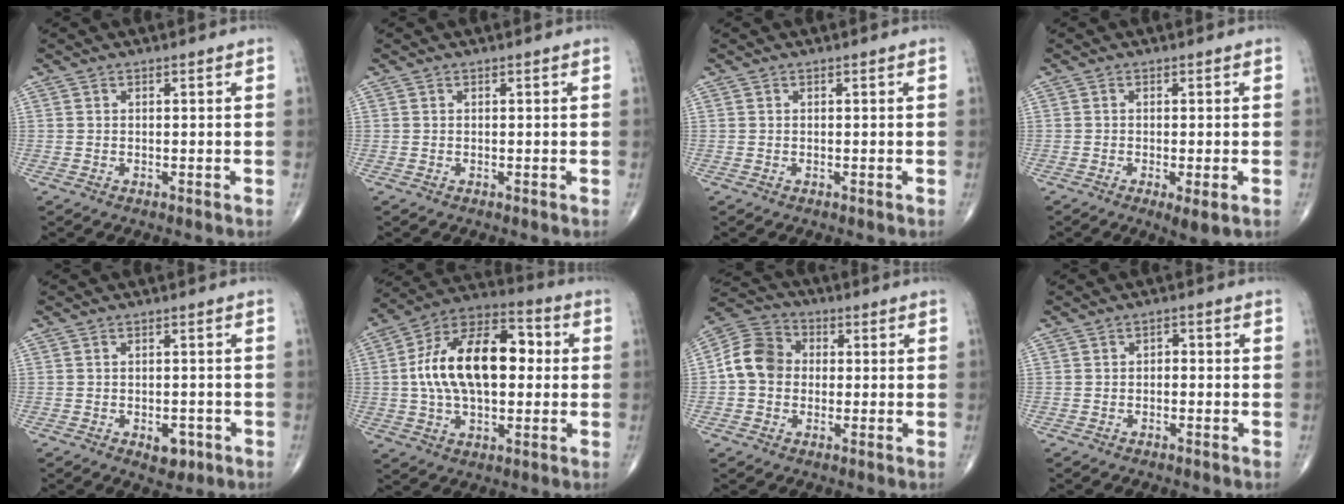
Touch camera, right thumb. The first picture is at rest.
{"total": 0.0}
{"total": 0.0}
{"total": 3.9, "force": [-1.5, 0.8, 3.5], "torque": [-0.058, -0.012, -0.023]}
{"total": 3.7, "force": [-1.7, 2.2, 2.5], "torque": [-0.015, 0.006, -0.016]}
{"total": 20.5, "force": [1.6, 11.5, 16.9], "torque": [-0.276, 0.032, 0.021]}
{"total": 9.2, "force": [0.0, 7.7, 5.0], "torque": [-0.080, 0.027, -0.015]}
{"total": 1.4, "force": [-0.3, 1.1, 0.9], "torque": [0.000, 0.006, -0.012]}